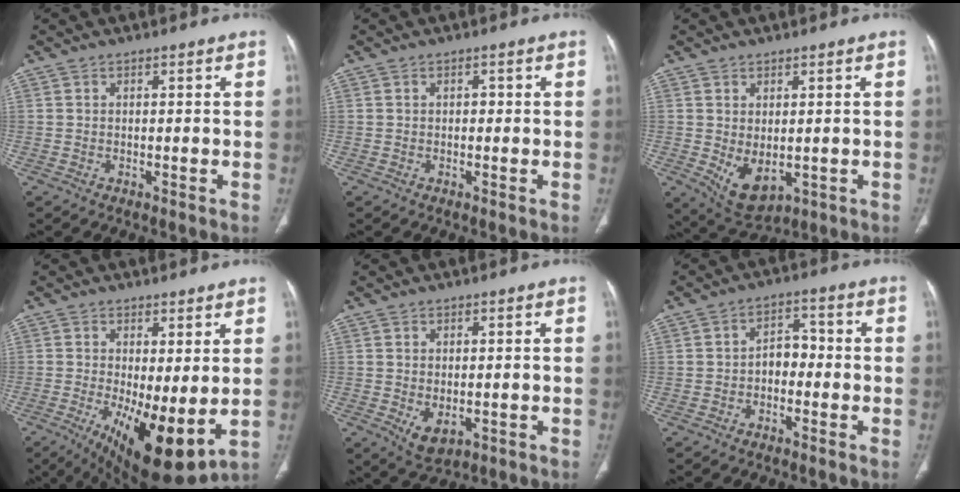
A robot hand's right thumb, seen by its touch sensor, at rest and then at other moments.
{"total": 0.6, "force": [0.0, 0.5, 0.4], "torque": [-0.002, 0.003, -0.002]}
{"total": 6.8, "force": [-0.8, 3.9, 5.6], "torque": [-0.084, -0.010, 0.010]}
{"total": 13.1, "force": [-1.6, 4.5, 12.2], "torque": [-0.192, -0.030, -0.007]}
{"total": 4.1, "force": [-0.8, 2.3, 3.3], "torque": [-0.054, -0.007, 0.003]}
{"total": 4.3, "force": [-1.1, 3.0, 2.8], "torque": [-0.024, 0.023, -0.028]}